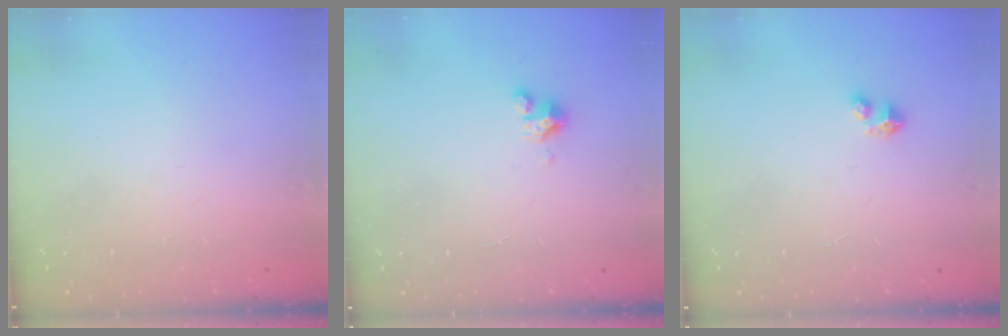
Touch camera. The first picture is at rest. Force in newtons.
{"total": 2.5, "press": 2.5, "slide": 0.2}
{"total": 2.8, "press": 2.8, "slide": 0.1}